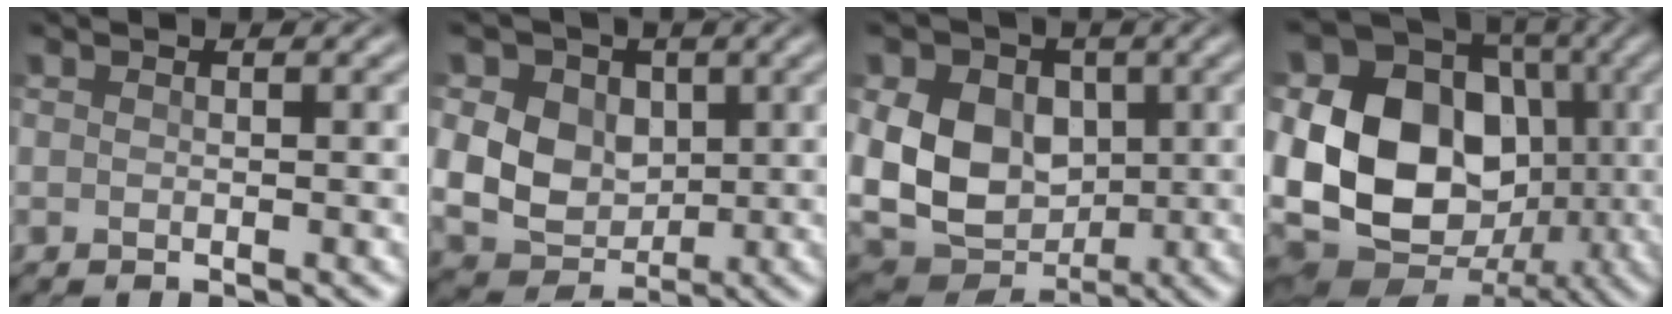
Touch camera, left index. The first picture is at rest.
{"total": 8.5, "force": [1.9, 7.0, 4.5], "torque": [-0.087, 0.020, 0.024]}
{"total": 10.3, "force": [1.1, 8.0, 6.5], "torque": [-0.117, -0.004, 0.017]}
{"total": 18.7, "force": [-0.2, 15.6, 10.3], "torque": [-0.197, 0.006, -0.029]}